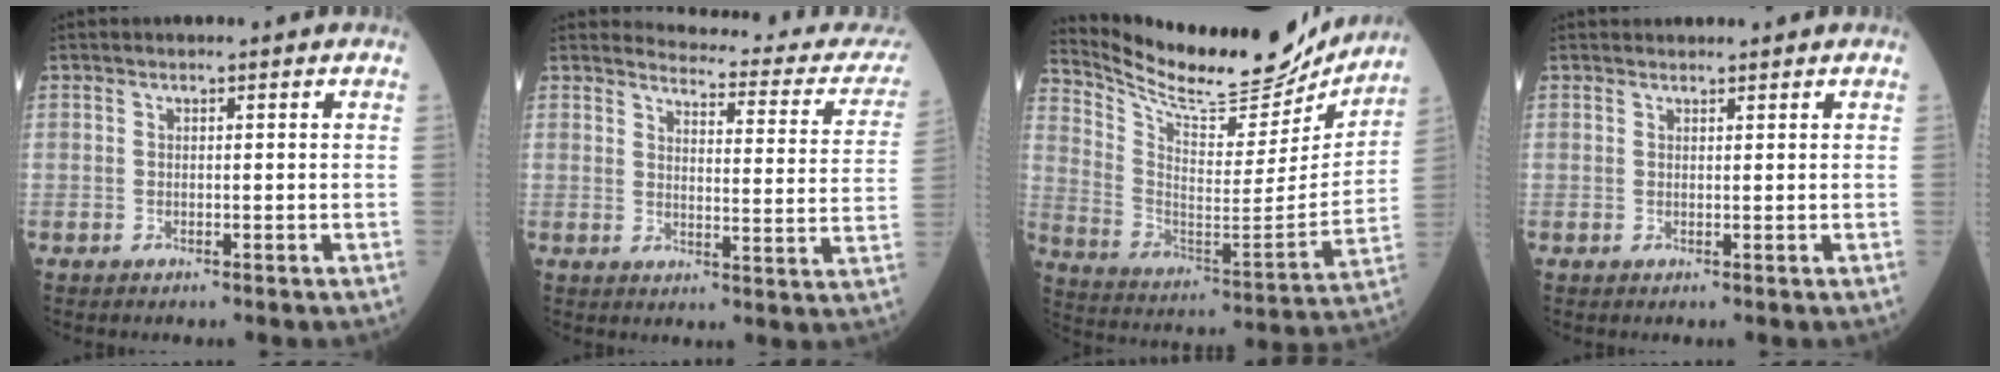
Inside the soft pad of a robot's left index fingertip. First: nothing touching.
{"total": 17.0, "force": [16.5, 2.4, 3.2], "torque": [-0.012, -0.089, 0.159]}
{"total": 21.2, "force": [19.9, 4.2, 6.2], "torque": [-0.127, -0.049, 0.303]}
{"total": 1.5, "force": [1.5, 0.3, 0.0], "torque": [-0.002, 0.012, 0.025]}